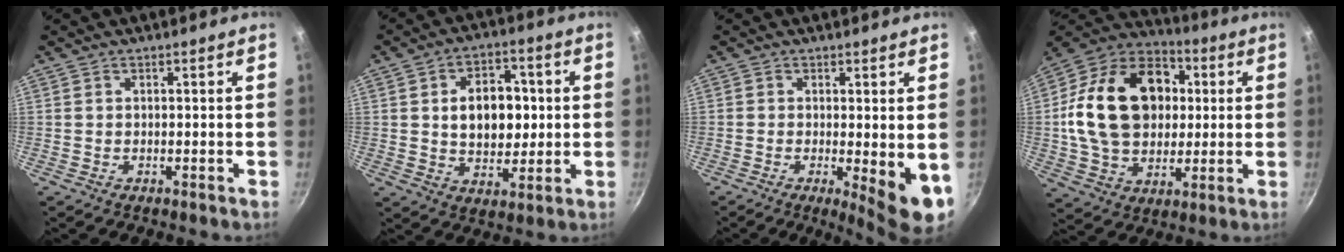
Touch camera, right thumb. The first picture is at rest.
{"total": 12.4, "force": [1.2, 8.7, 8.8], "torque": [-0.090, 0.005, 0.021]}
{"total": 7.9, "force": [-1.1, 2.0, 7.6], "torque": [-0.095, -0.013, -0.009]}
{"total": 24.5, "force": [3.0, 18.0, 16.5], "torque": [-0.259, 0.024, 0.047]}